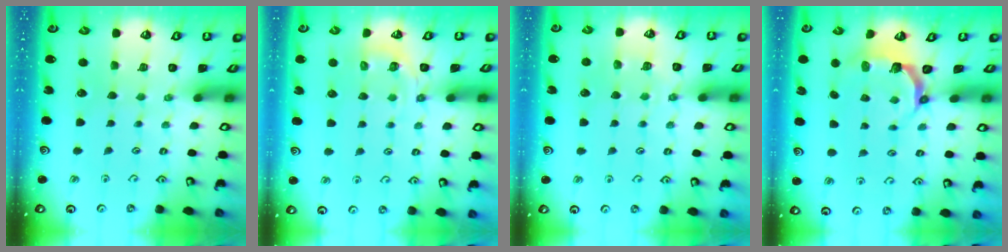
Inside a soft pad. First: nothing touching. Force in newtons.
{"total": 4.5, "press": 4.3, "slide": 1.5}
{"total": 4.0, "press": 3.9, "slide": 0.6}
{"total": 4.8, "press": 3.2, "slide": 3.6}